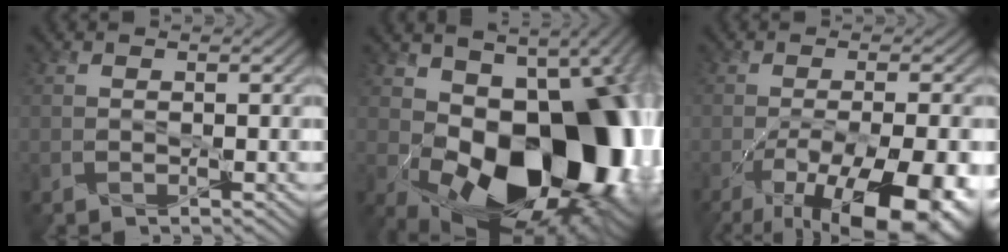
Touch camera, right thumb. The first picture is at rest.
{"total": 18.7, "force": [-1.4, 11.9, 14.3], "torque": [-0.196, -0.047, -0.003]}
{"total": 14.7, "force": [-7.8, 4.8, 11.5], "torque": [-0.180, -0.040, -0.098]}